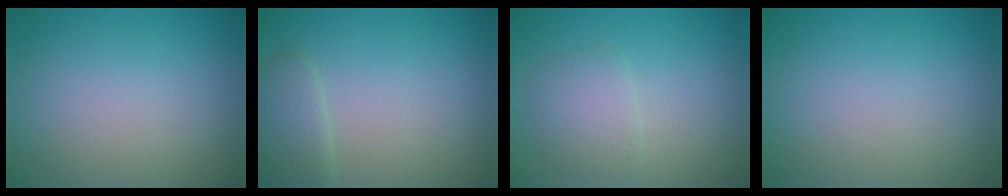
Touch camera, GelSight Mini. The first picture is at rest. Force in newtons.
{"total": 2.1, "press": 2.0, "slide": 0.1}
{"total": 2.2, "press": 2.2, "slide": 0.1}
{"total": 0.0}